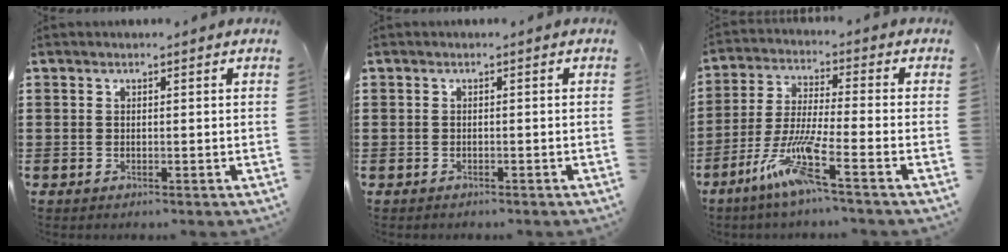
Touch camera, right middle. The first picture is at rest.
{"total": 0.6, "force": [-0.5, 0.4, -0.1], "torque": [0.001, 0.003, -0.013]}
{"total": 8.6, "force": [-5.3, 0.4, 6.7], "torque": [-0.150, -0.012, -0.107]}